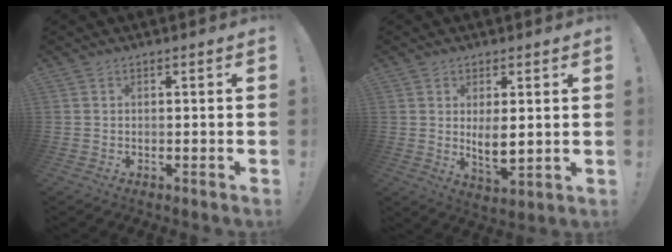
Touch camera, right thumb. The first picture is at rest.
{"total": 6.7, "force": [1.6, 2.7, 5.9], "torque": [-0.085, -0.018, 0.029]}